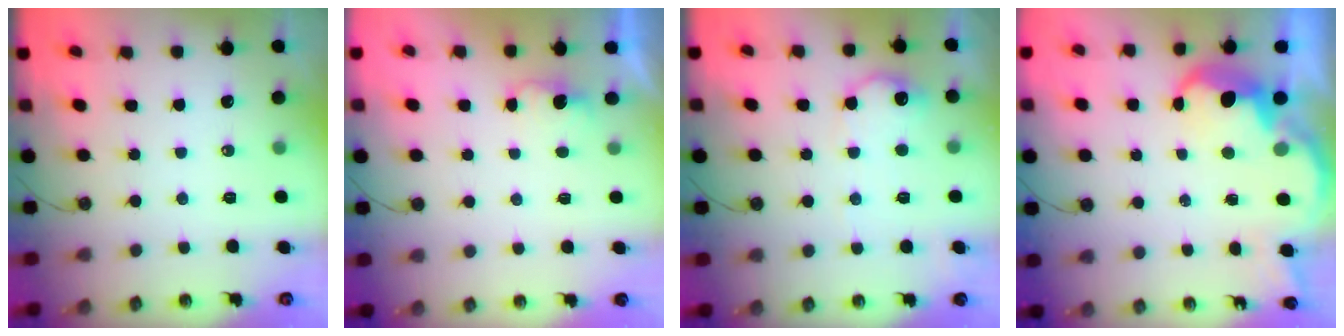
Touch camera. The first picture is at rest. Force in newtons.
{"total": 1.6, "press": 1.4, "slide": 0.8}
{"total": 10.4, "press": 10.4, "slide": 0.7}
{"total": 6.2, "press": 6.2, "slide": 0.5}